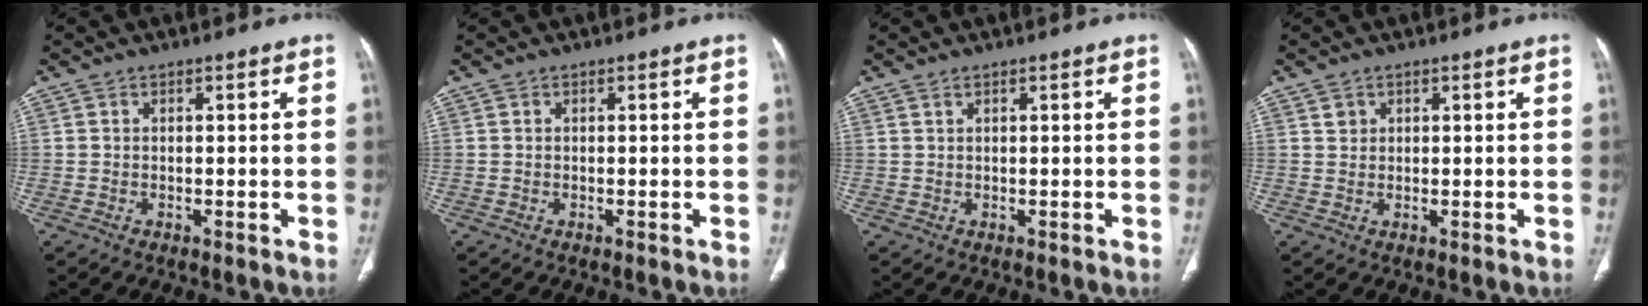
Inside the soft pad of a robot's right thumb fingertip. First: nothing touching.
{"total": 0.0}
{"total": 0.6, "force": [0.6, 0.1, 0.3], "torque": [-0.007, 0.001, 0.015]}
{"total": 1.4, "force": [0.9, 1.1, 0.2], "torque": [0.009, -0.004, 0.014]}